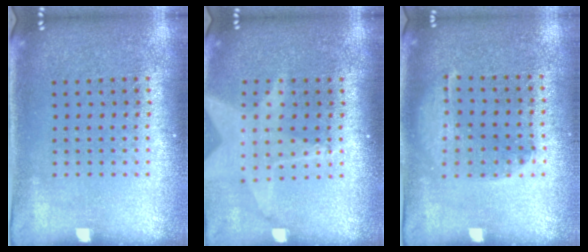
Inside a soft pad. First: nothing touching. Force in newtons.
{"total": 1.8, "press": 1.5, "slide": 1.0}
{"total": 1.1, "press": 1.1, "slide": 0.2}